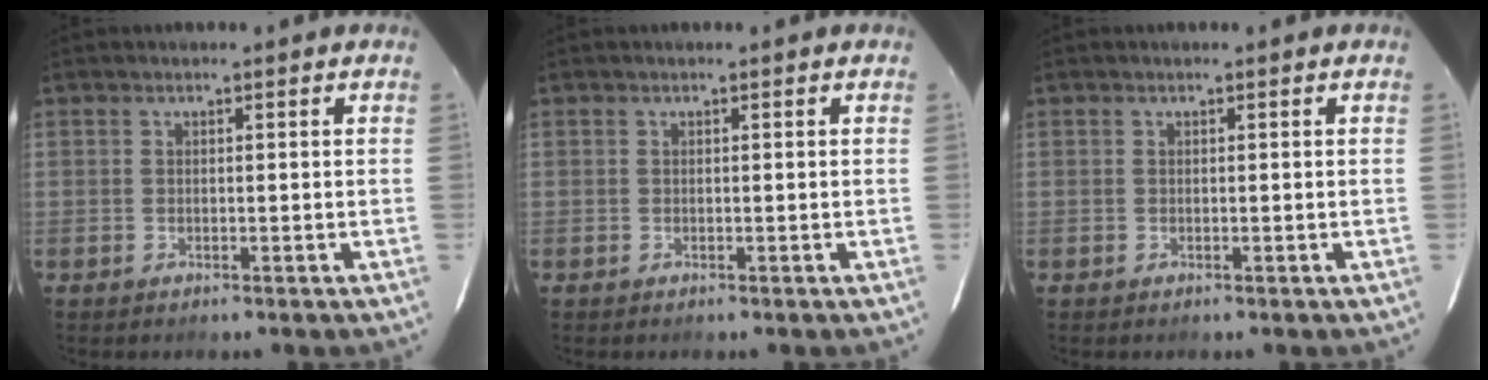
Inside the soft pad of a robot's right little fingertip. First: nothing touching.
{"total": 0.0}
{"total": 0.0}